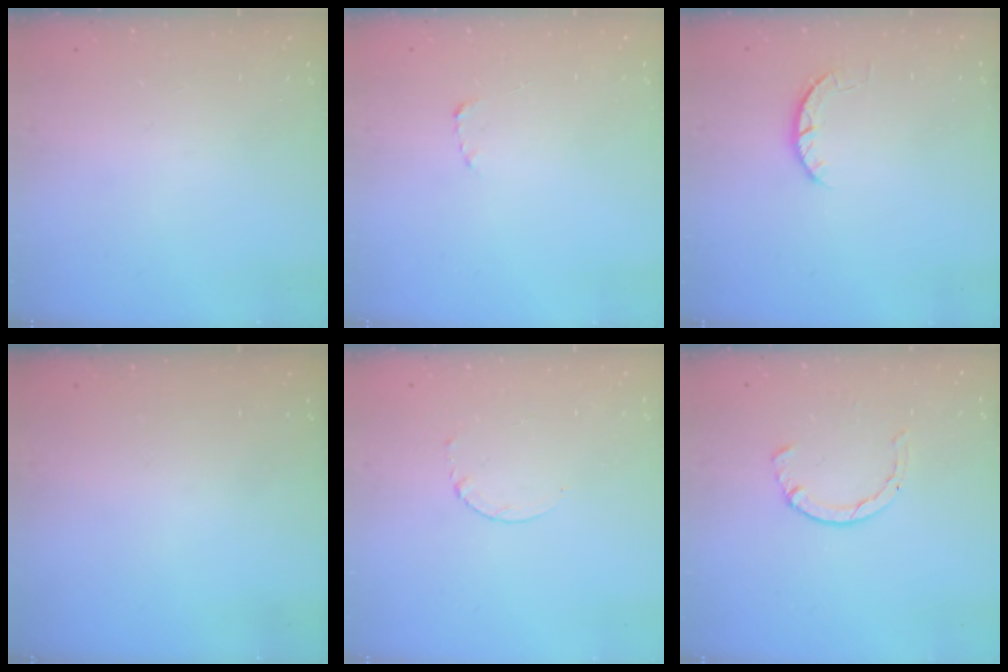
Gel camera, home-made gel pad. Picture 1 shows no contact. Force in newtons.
{"total": 1.8, "press": 1.7, "slide": 0.3}
{"total": 3.9, "press": 3.9, "slide": 0.6}
{"total": 0.0}
{"total": 2.6, "press": 2.6, "slide": 0.3}
{"total": 2.1, "press": 2.1, "slide": 0.5}